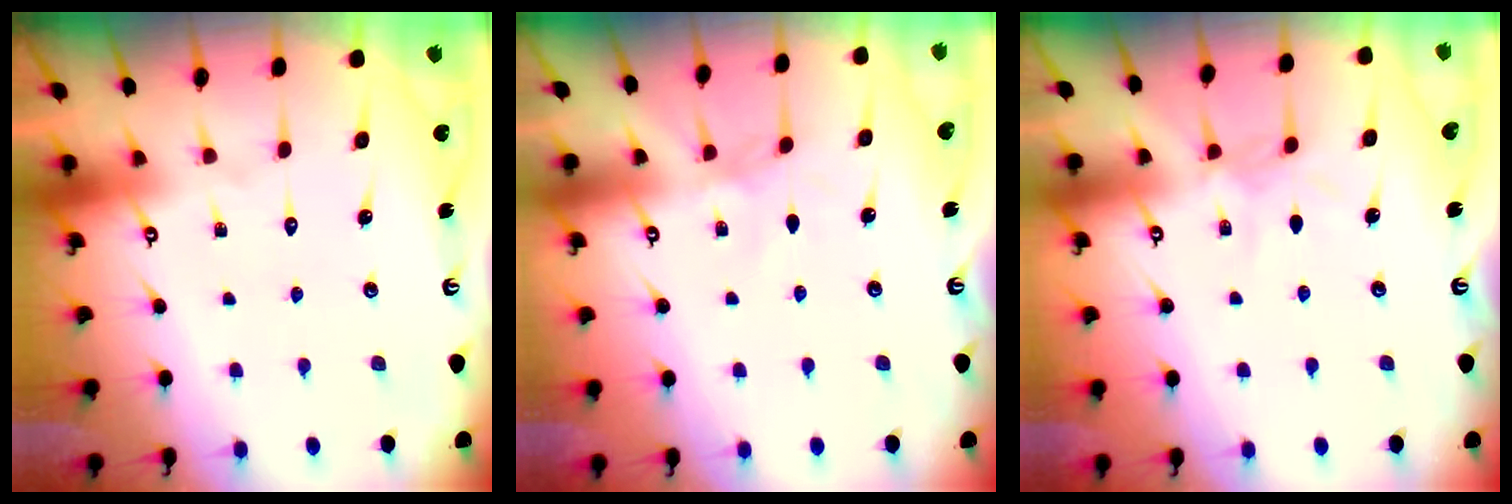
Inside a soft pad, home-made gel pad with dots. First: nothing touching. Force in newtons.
{"total": 2.7, "press": 2.7, "slide": 0.4}
{"total": 4.2, "press": 4.2, "slide": 0.2}